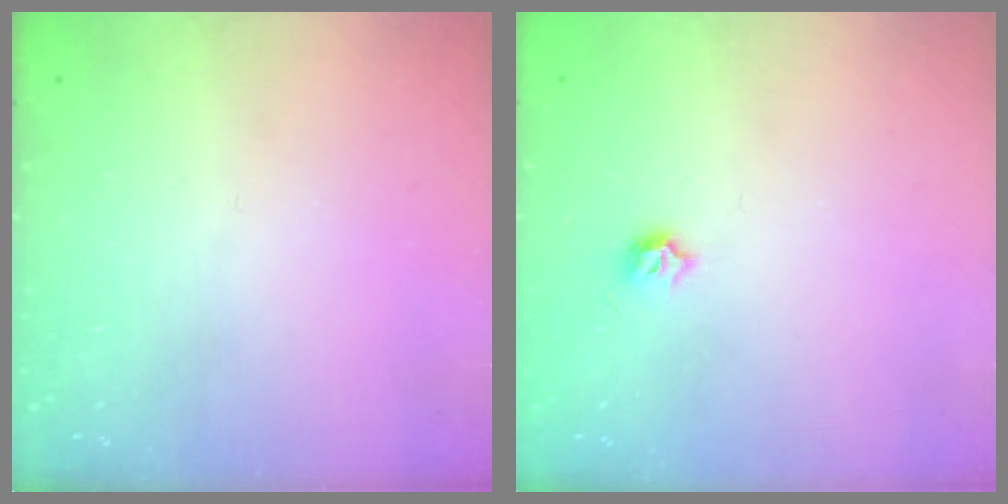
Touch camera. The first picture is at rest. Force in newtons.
{"total": 4.0, "press": 3.9, "slide": 0.7}